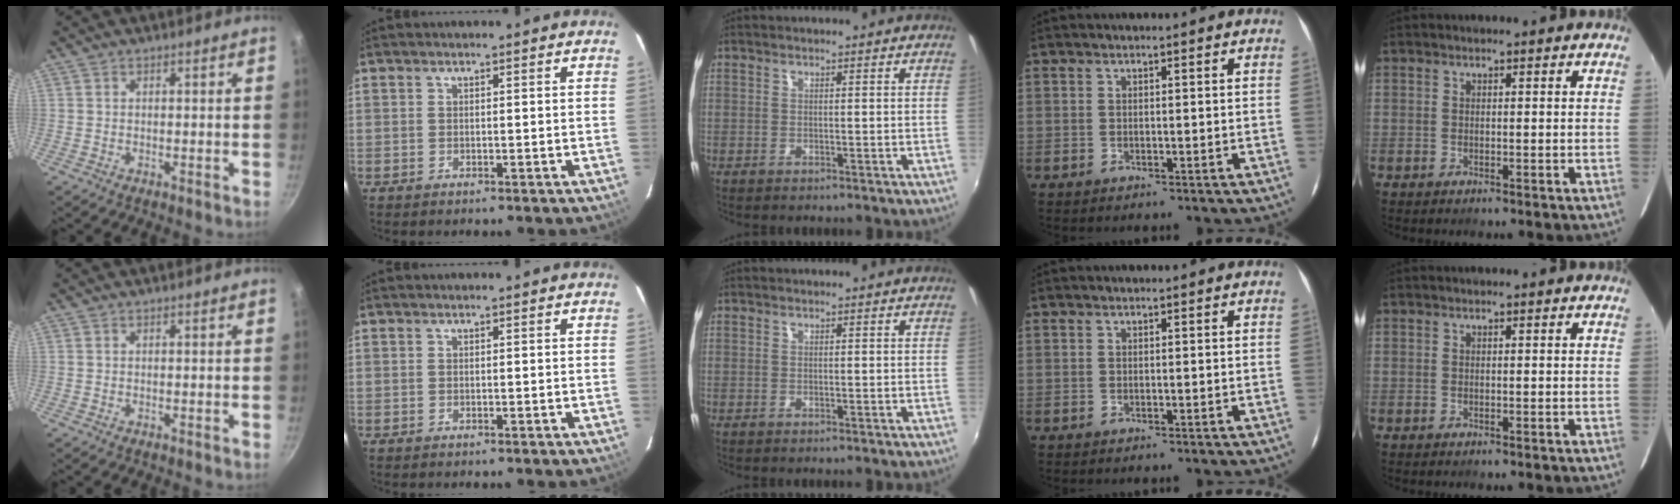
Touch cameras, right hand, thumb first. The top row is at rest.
{}